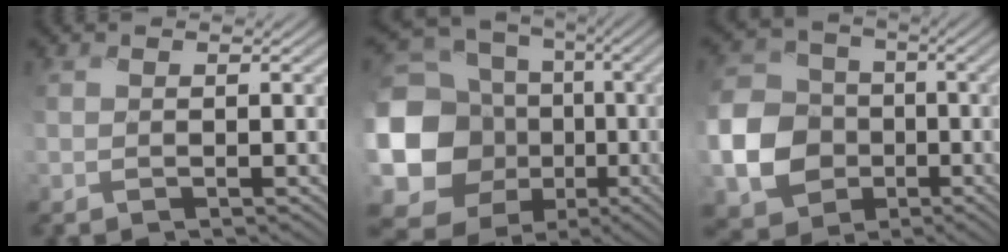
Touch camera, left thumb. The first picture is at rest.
{"total": 19.5, "force": [-2.4, 17.1, 9.1], "torque": [-0.239, -0.026, -0.054]}
{"total": 11.1, "force": [-2.9, 9.7, 4.6], "torque": [-0.147, -0.031, -0.073]}